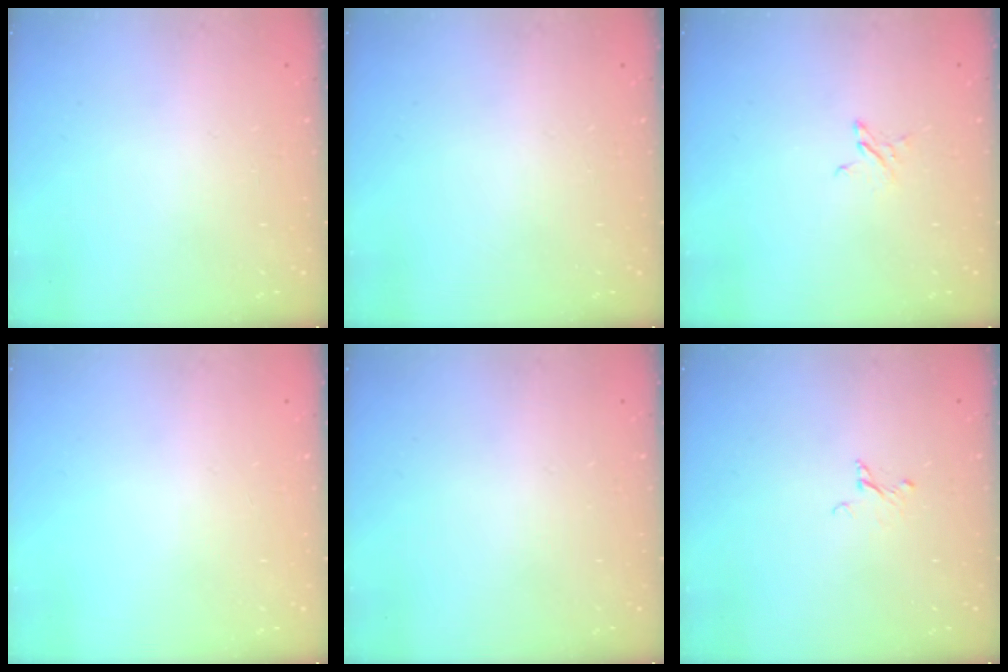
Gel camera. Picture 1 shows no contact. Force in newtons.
{"total": 0.0}
{"total": 2.7, "press": 2.7, "slide": 0.3}
{"total": 0.0}
{"total": 0.0}
{"total": 2.2, "press": 2.2, "slide": 0.1}